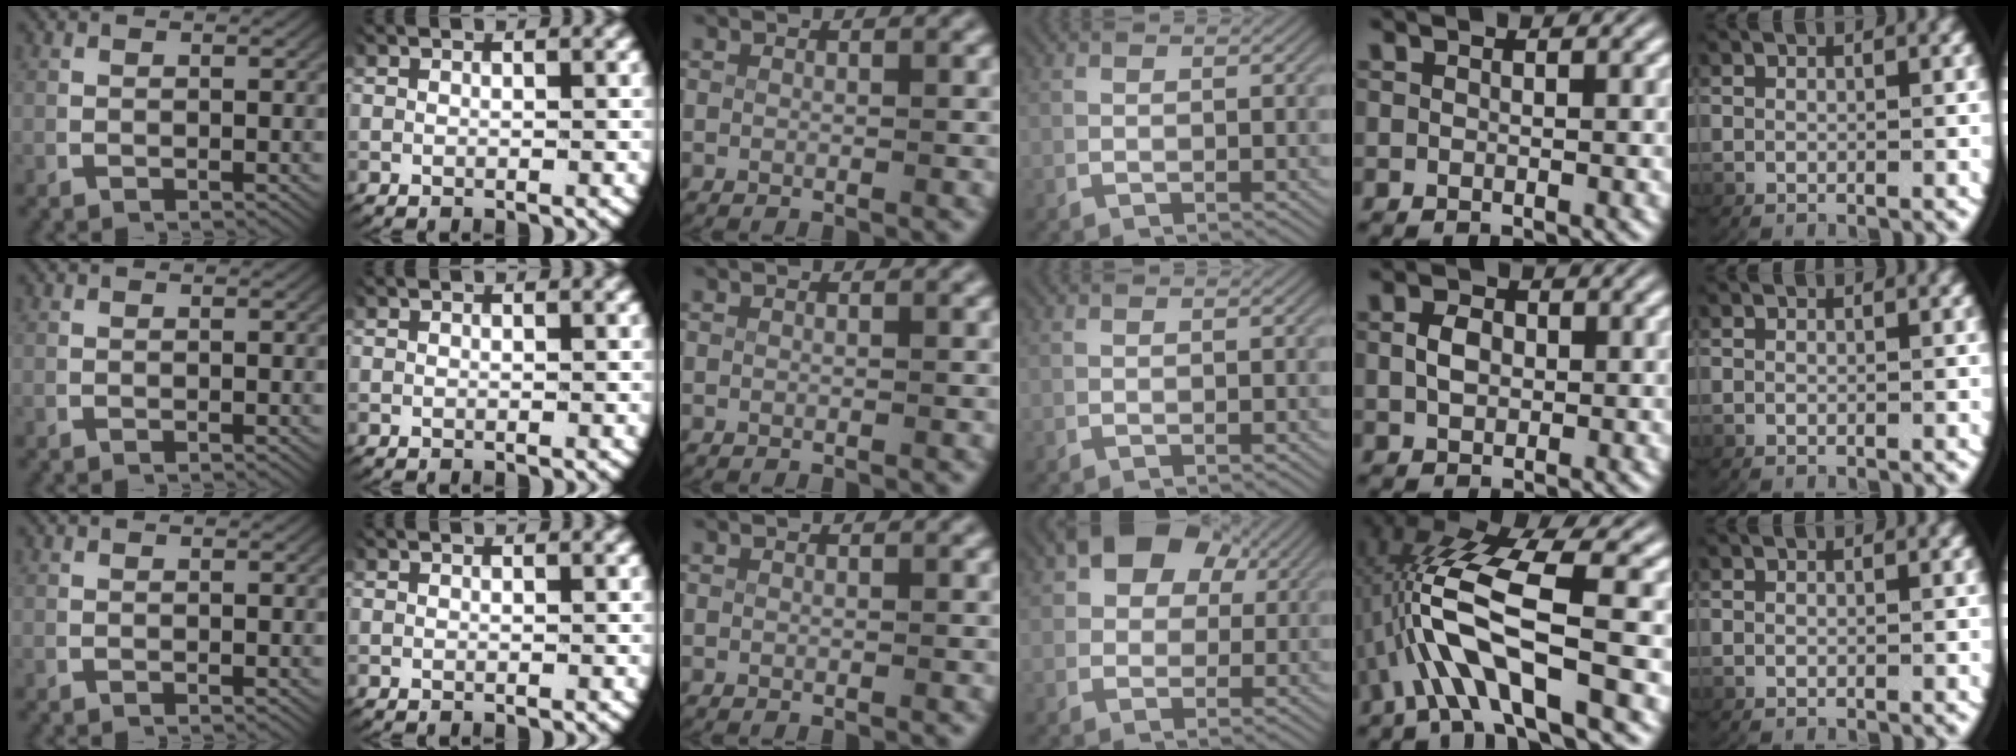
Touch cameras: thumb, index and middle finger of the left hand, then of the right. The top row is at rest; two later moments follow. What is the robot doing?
{"motion": "lift_and_place", "object": "key"}